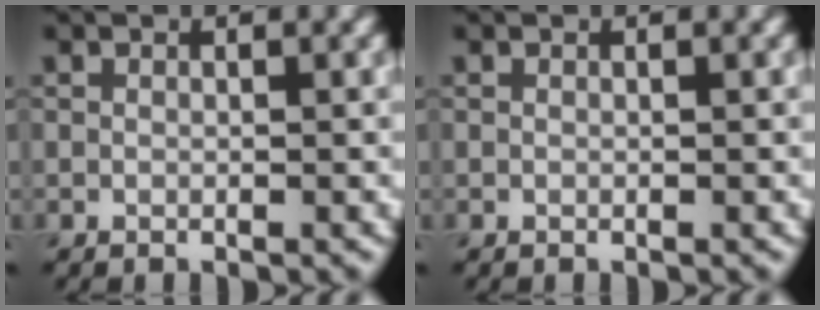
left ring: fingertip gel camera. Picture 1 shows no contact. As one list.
[{"total": 0.0}]